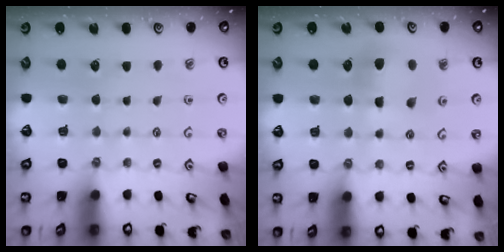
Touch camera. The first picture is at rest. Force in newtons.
{"total": 6.5, "press": 6.5, "slide": 0.6}